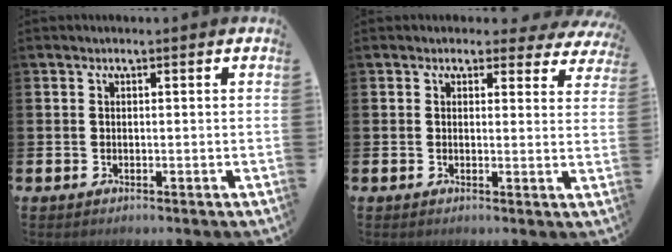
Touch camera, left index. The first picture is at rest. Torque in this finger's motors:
{"motor_torque": [1.07, -1.07, 0.17, 0.00]}